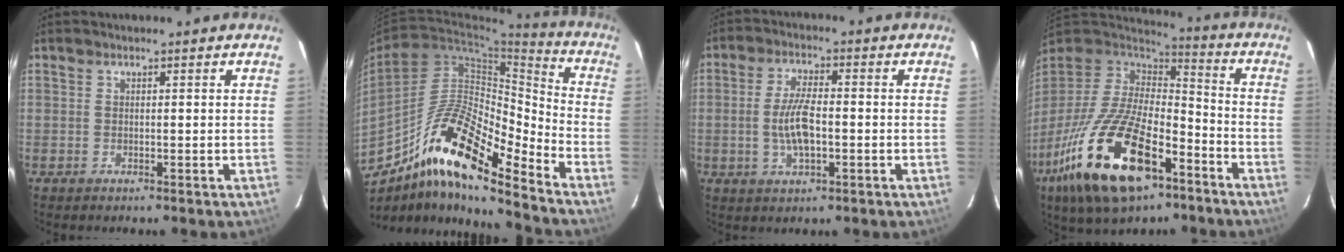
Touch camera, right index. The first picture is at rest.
{"total": 17.3, "force": [-12.4, 3.2, 11.6], "torque": [-0.197, 0.006, -0.233]}
{"total": 7.1, "force": [-1.2, 2.6, 6.5], "torque": [-0.131, -0.001, -0.022]}
{"total": 26.3, "force": [-13.9, 11.8, 19.0], "torque": [-0.379, -0.044, -0.234]}